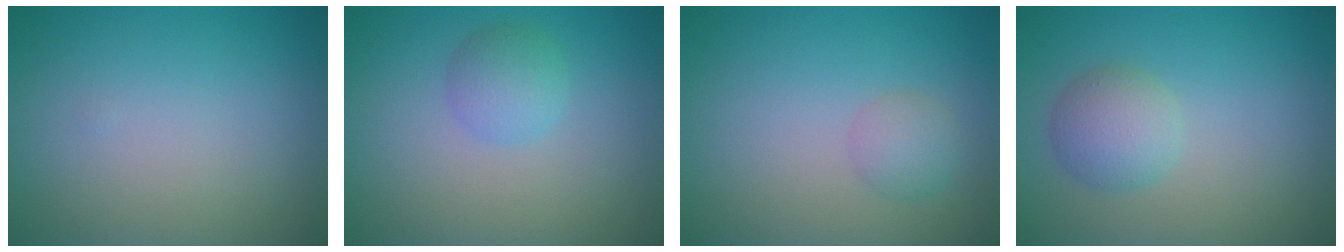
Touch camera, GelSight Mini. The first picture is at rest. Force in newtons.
{"total": 2.2, "press": 2.2, "slide": 0.0}
{"total": 1.6, "press": 1.6, "slide": 0.1}
{"total": 2.9, "press": 2.9, "slide": 0.0}